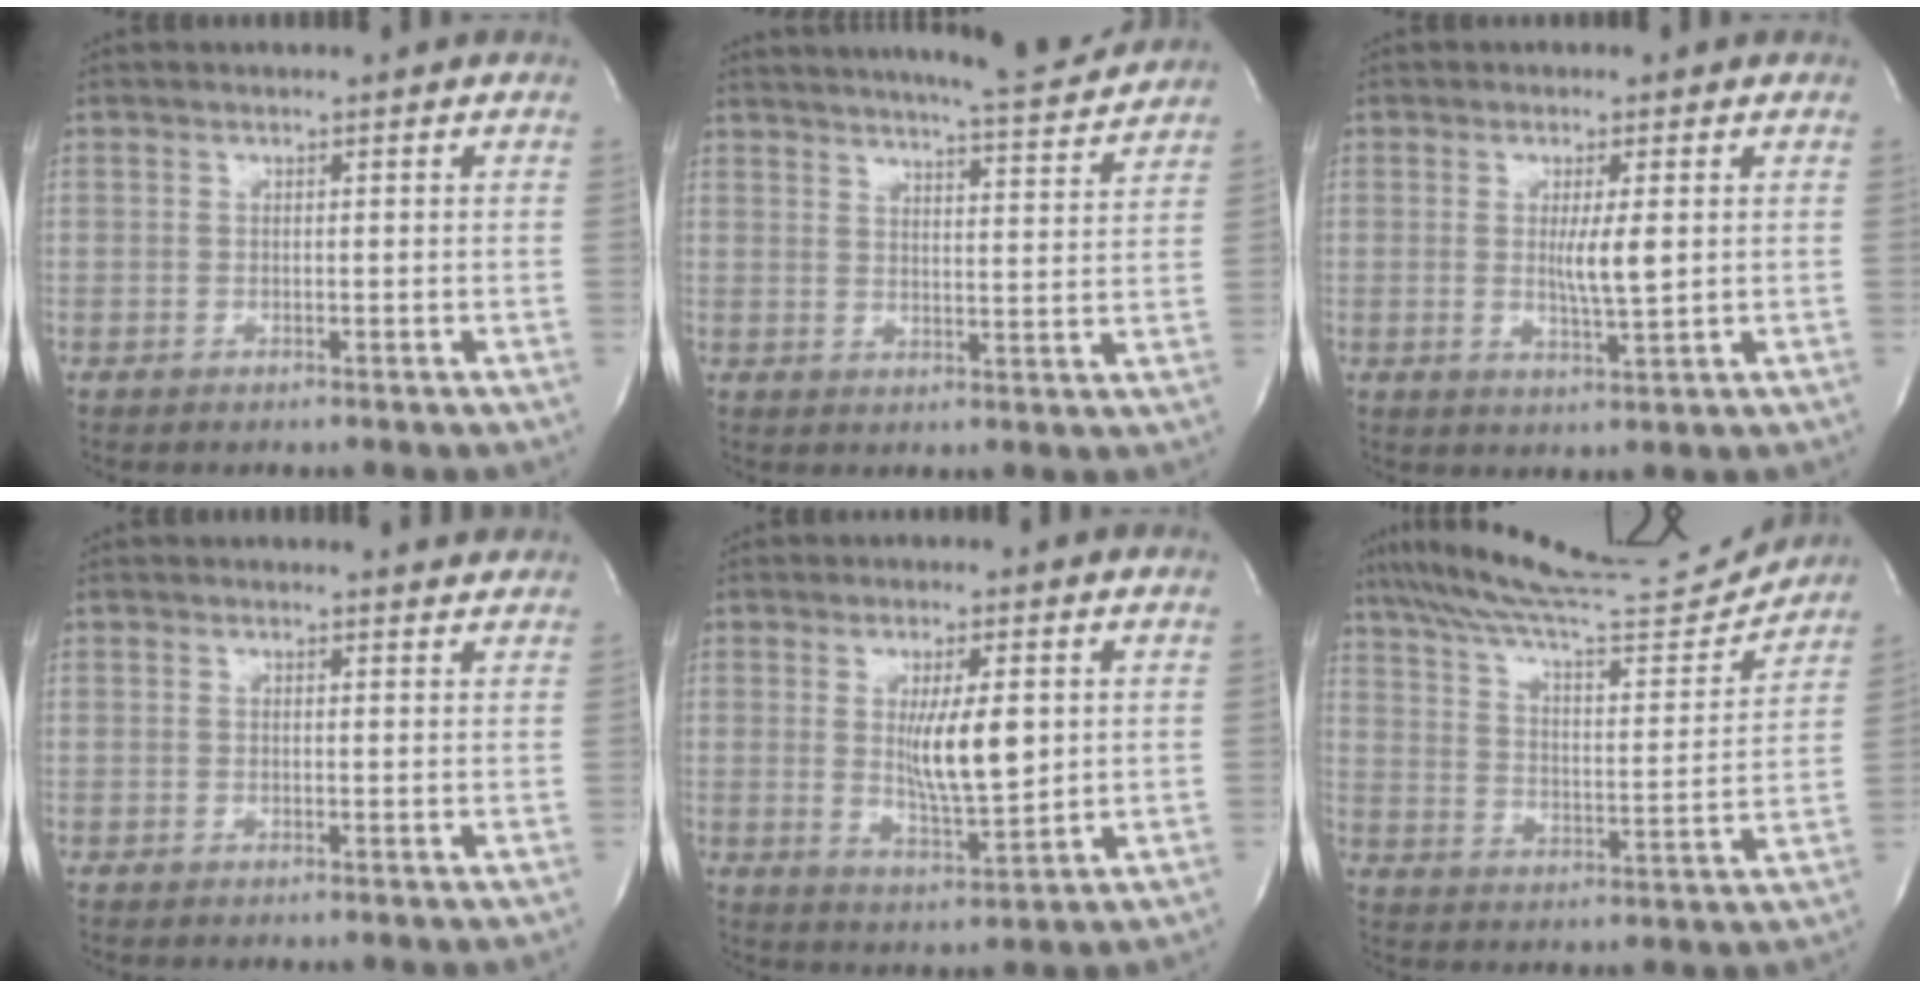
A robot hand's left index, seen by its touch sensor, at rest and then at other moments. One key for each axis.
{"total": 13.9, "fx": 12.9, "fy": 0.4, "fz": 5.1, "tx": -0.082, "ty": -0.016, "tz": 0.168}
{"total": 4.1, "fx": 0.4, "fy": 0.2, "fz": 4.1, "tx": -0.078, "ty": -0.010, "tz": 0.010}
{"total": 1.8, "fx": 1.8, "fy": 0.0, "fz": -0.1, "tx": -0.011, "ty": -0.006, "tz": 0.014}
{"total": 7.9, "fx": 1.3, "fy": 1.5, "fz": 7.6, "tx": -0.134, "ty": -0.014, "tz": 0.030}
{"total": 19.9, "fx": 18.7, "fy": 0.9, "fz": 6.6, "tx": -0.119, "ty": -0.024, "tz": 0.279}